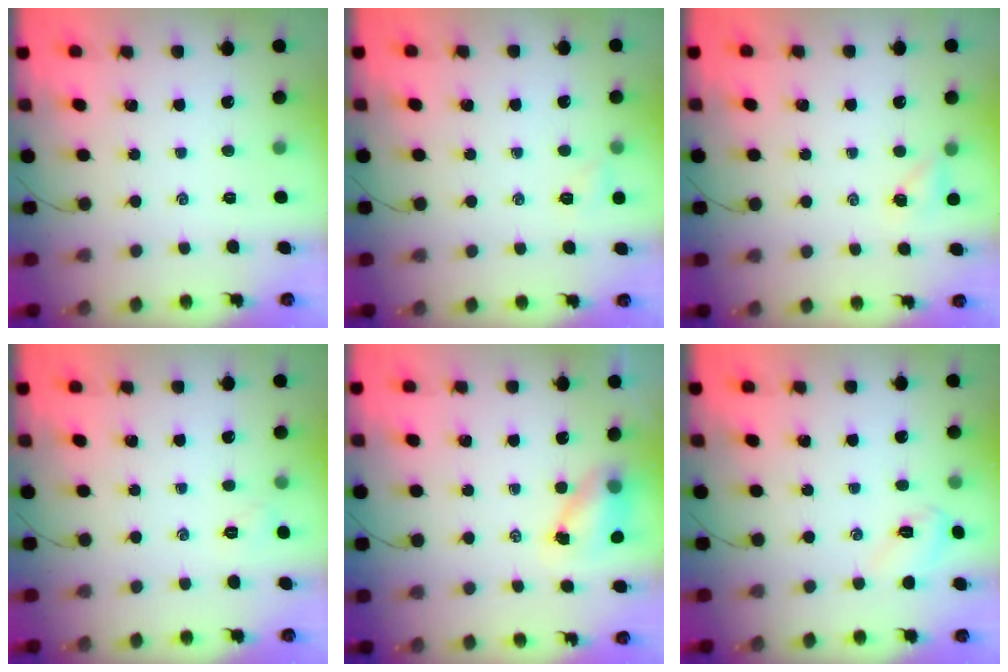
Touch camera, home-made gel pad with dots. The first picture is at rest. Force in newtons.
{"total": 3.6, "press": 3.4, "slide": 1.2}
{"total": 4.2, "press": 4.1, "slide": 0.9}
{"total": 4.1, "press": 3.9, "slide": 1.2}
{"total": 5.9, "press": 5.9, "slide": 0.6}
{"total": 4.8, "press": 4.6, "slide": 1.2}